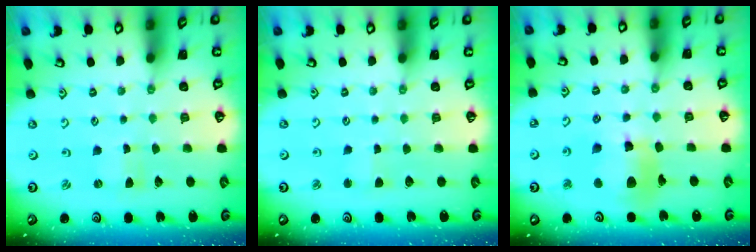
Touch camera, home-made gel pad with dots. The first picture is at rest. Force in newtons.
{"total": 2.3, "press": 2.3, "slide": 0.2}
{"total": 13.6, "press": 13.5, "slide": 1.6}